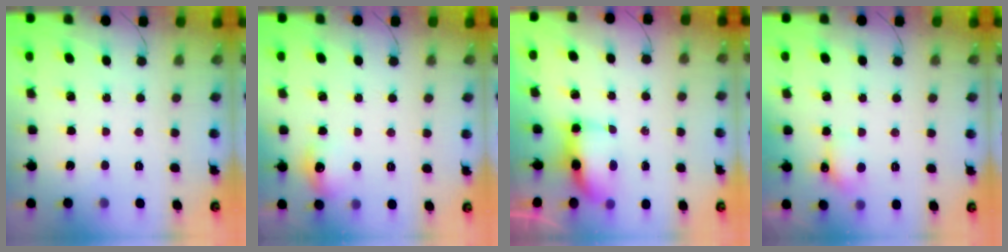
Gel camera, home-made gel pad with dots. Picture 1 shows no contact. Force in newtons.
{"total": 8.1, "press": 8.1, "slide": 0.5}
{"total": 6.8, "press": 6.8, "slide": 0.6}
{"total": 6.0, "press": 5.9, "slide": 1.1}